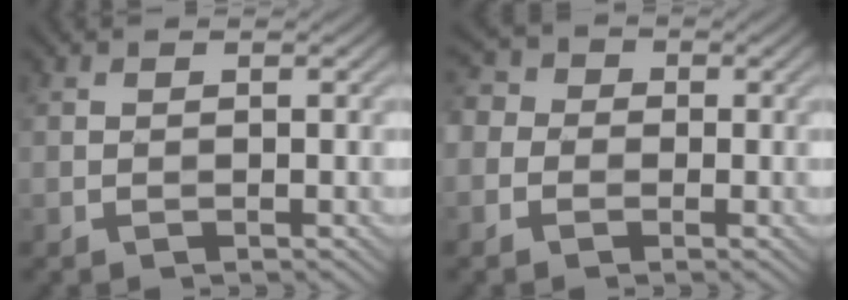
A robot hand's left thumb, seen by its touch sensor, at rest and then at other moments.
{"total": 4.7, "force": [-1.0, 4.2, 1.8], "torque": [-0.053, 0.009, -0.044]}